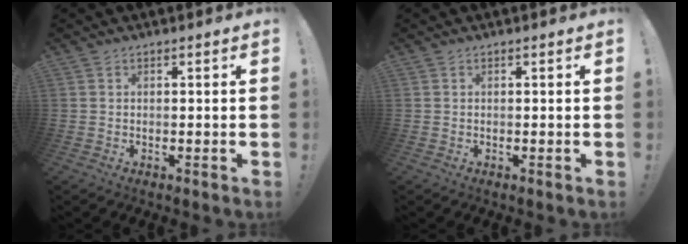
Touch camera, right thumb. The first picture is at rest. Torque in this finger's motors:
{"motor_torque": [-0.01, 0.00, 0.00, 0.00, 0.00]}